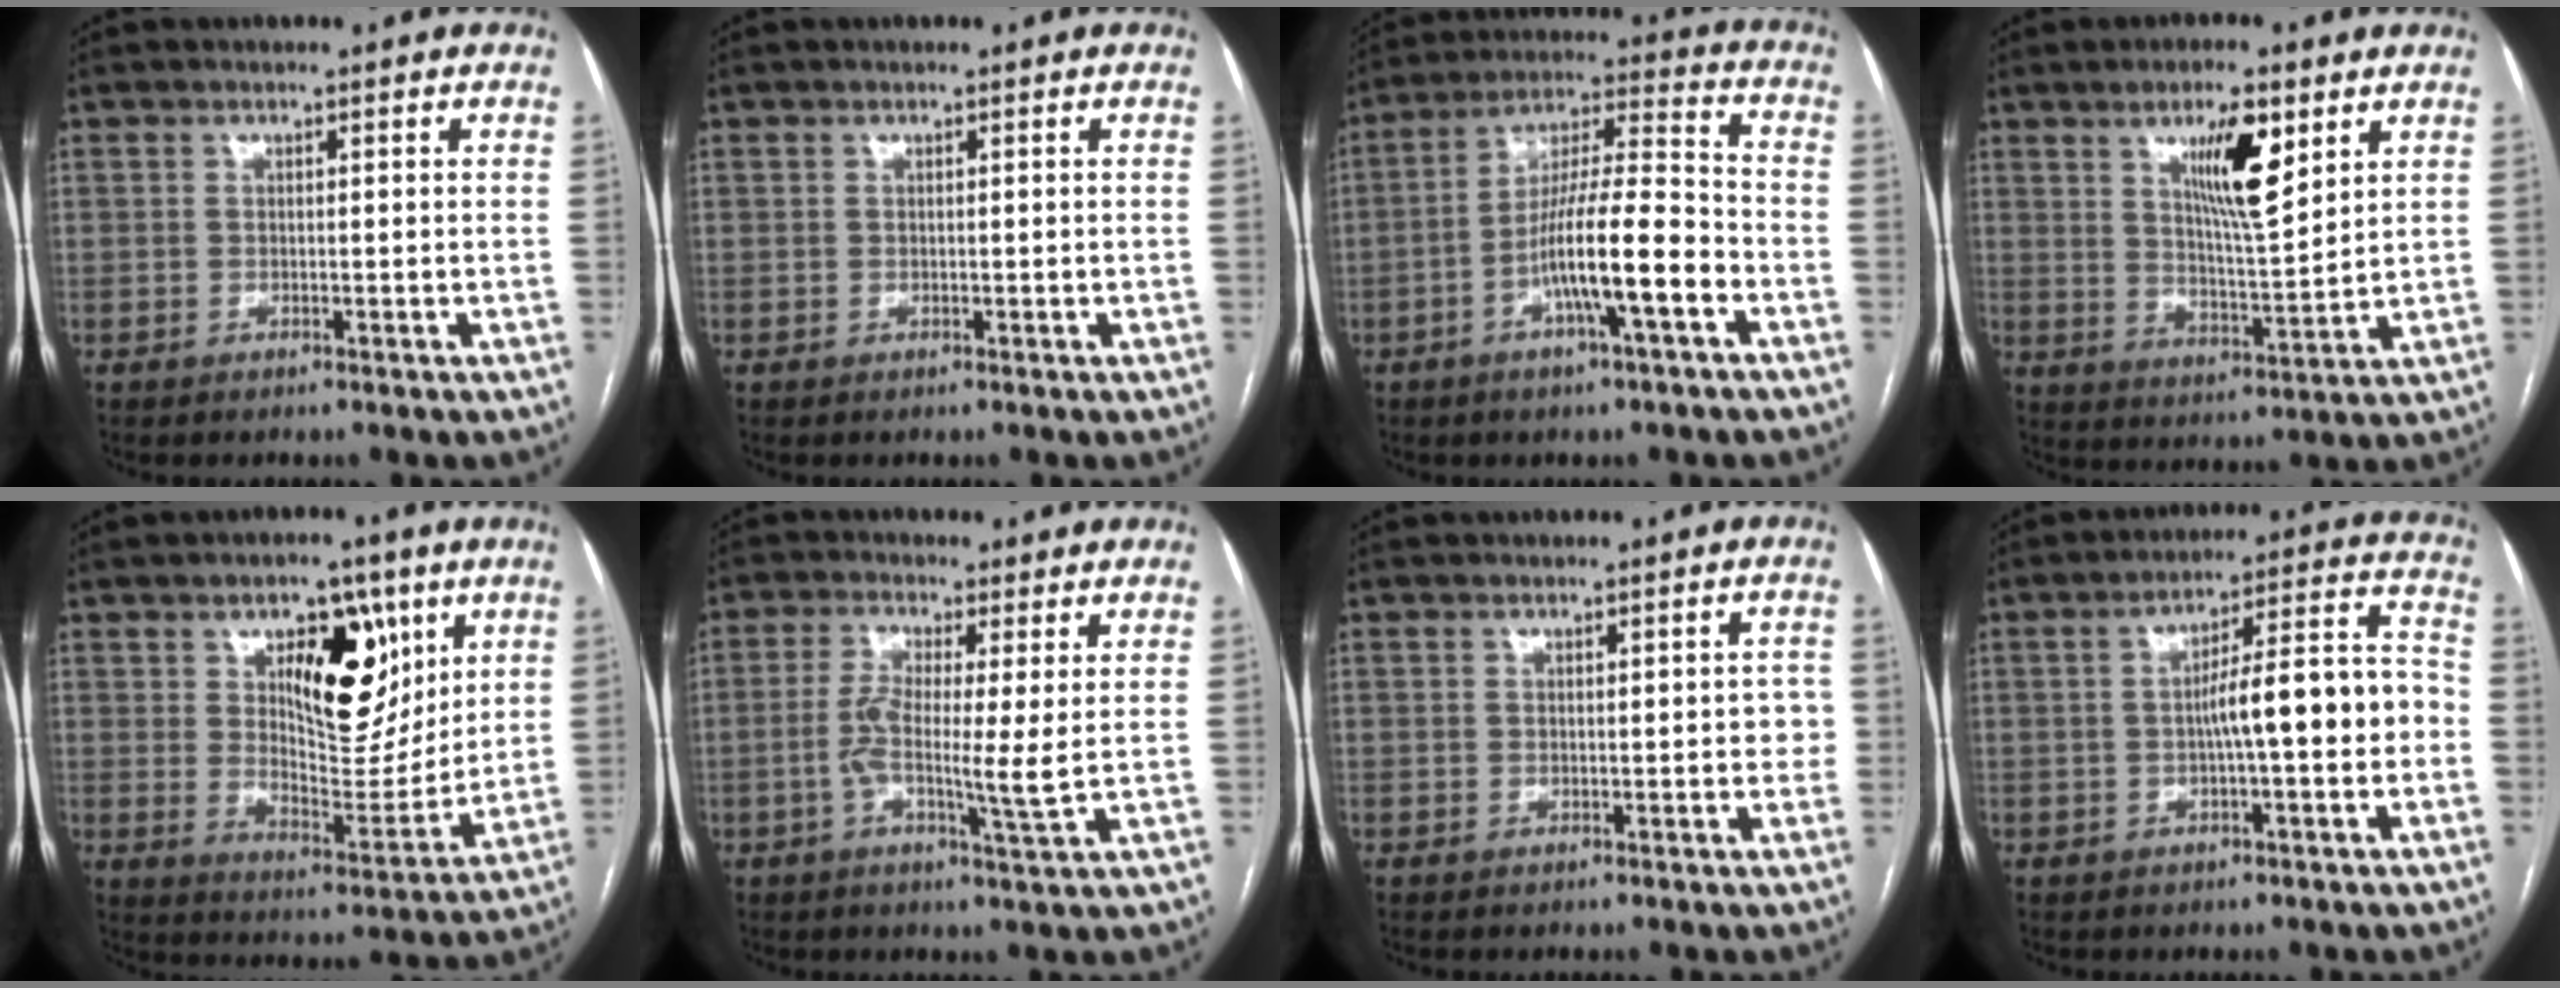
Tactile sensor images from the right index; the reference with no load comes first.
{"total": 0.0}
{"total": 13.1, "force": [-5.0, 1.1, 12.1], "torque": [-0.218, 0.009, -0.086]}
{"total": 9.7, "force": [4.7, 1.6, 8.4], "torque": [-0.145, -0.006, 0.082]}
{"total": 13.3, "force": [5.8, 6.0, 10.3], "torque": [-0.150, 0.002, 0.100]}
{"total": 6.6, "force": [-0.3, 0.0, 6.6], "torque": [-0.131, -0.009, -0.013]}
{"total": 1.9, "force": [0.0, 1.1, 1.6], "torque": [-0.011, 0.015, 0.001]}
{"total": 9.7, "force": [-1.7, 1.6, 9.4], "torque": [-0.140, 0.037, -0.026]}